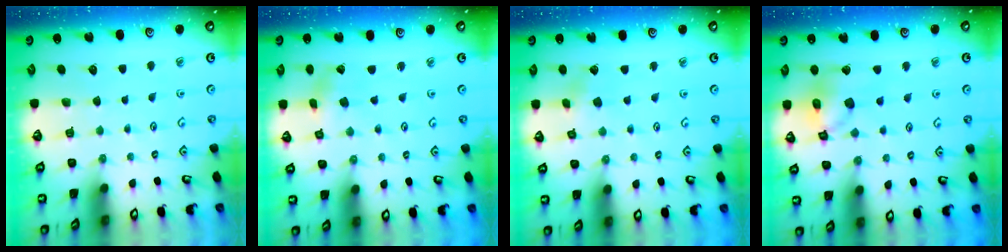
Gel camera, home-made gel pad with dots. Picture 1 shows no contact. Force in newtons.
{"total": 0.5, "press": 0.5, "slide": 0.2}
{"total": 2.9, "press": 2.9, "slide": 0.7}
{"total": 13.5, "press": 13.3, "slide": 1.9}